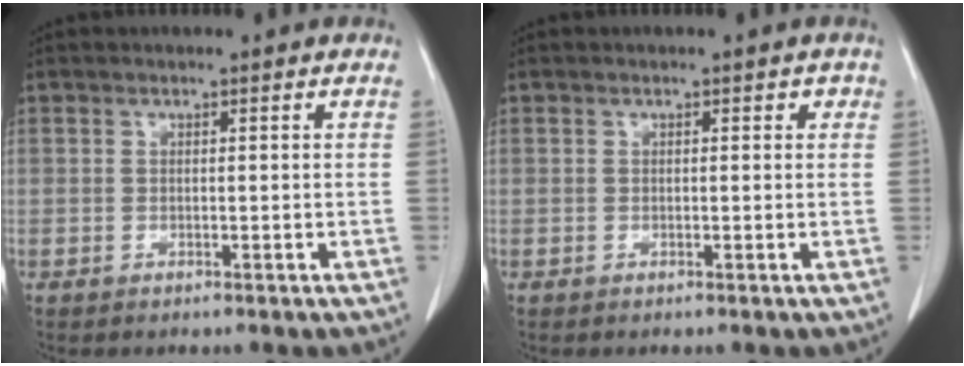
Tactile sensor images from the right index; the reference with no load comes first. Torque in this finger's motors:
{"motor_torque": [-0.03, 0.05, 0.03, -0.01]}